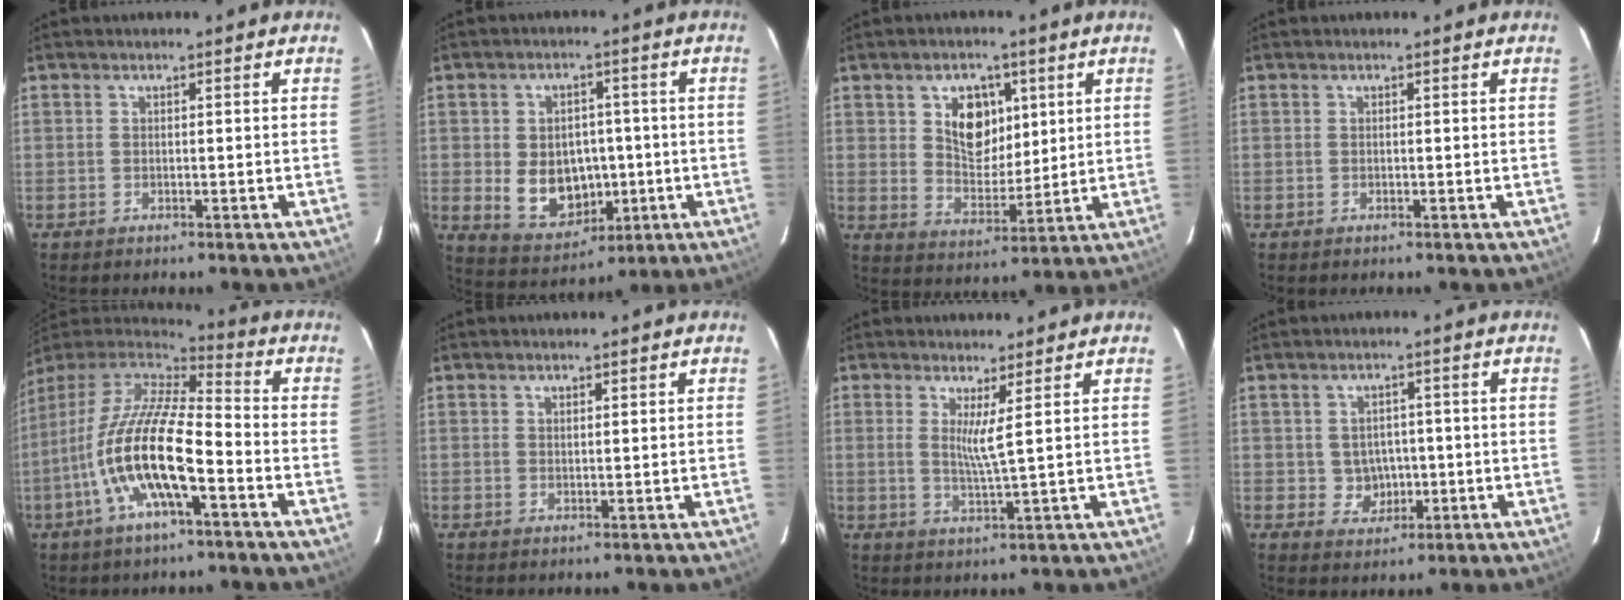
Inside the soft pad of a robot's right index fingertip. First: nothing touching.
{"total": 10.5, "force": [-1.3, 8.2, 6.3], "torque": [-0.137, 0.000, 0.003]}
{"total": 9.2, "force": [3.5, 6.4, 5.7], "torque": [-0.096, 0.005, 0.068]}
{"total": 0.0}
{"total": 17.9, "force": [-6.2, 4.7, 16.1], "torque": [-0.306, -0.019, -0.124]}
{"total": 1.1, "force": [0.8, 0.3, 0.7], "torque": [-0.011, 0.001, 0.014]}
{"total": 3.7, "force": [1.6, -0.8, 3.2], "torque": [-0.060, -0.016, 0.024]}
{"total": 4.5, "force": [-0.3, 4.3, 1.2], "torque": [-0.029, 0.013, 0.009]}